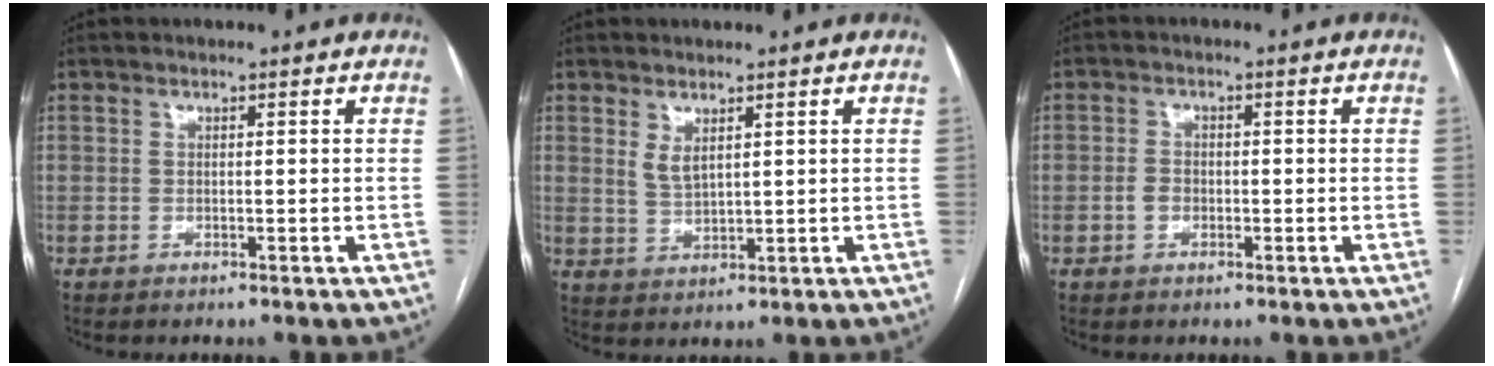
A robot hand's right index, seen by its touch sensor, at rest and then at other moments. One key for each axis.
{"total": 2.6, "fx": 1.5, "fy": 0.9, "fz": 1.9, "tx": -0.041, "ty": -0.005, "tz": 0.039}
{"total": 1.9, "fx": -0.6, "fy": 1.3, "fz": 1.2, "tx": -0.024, "ty": 0.006, "tz": -0.010}